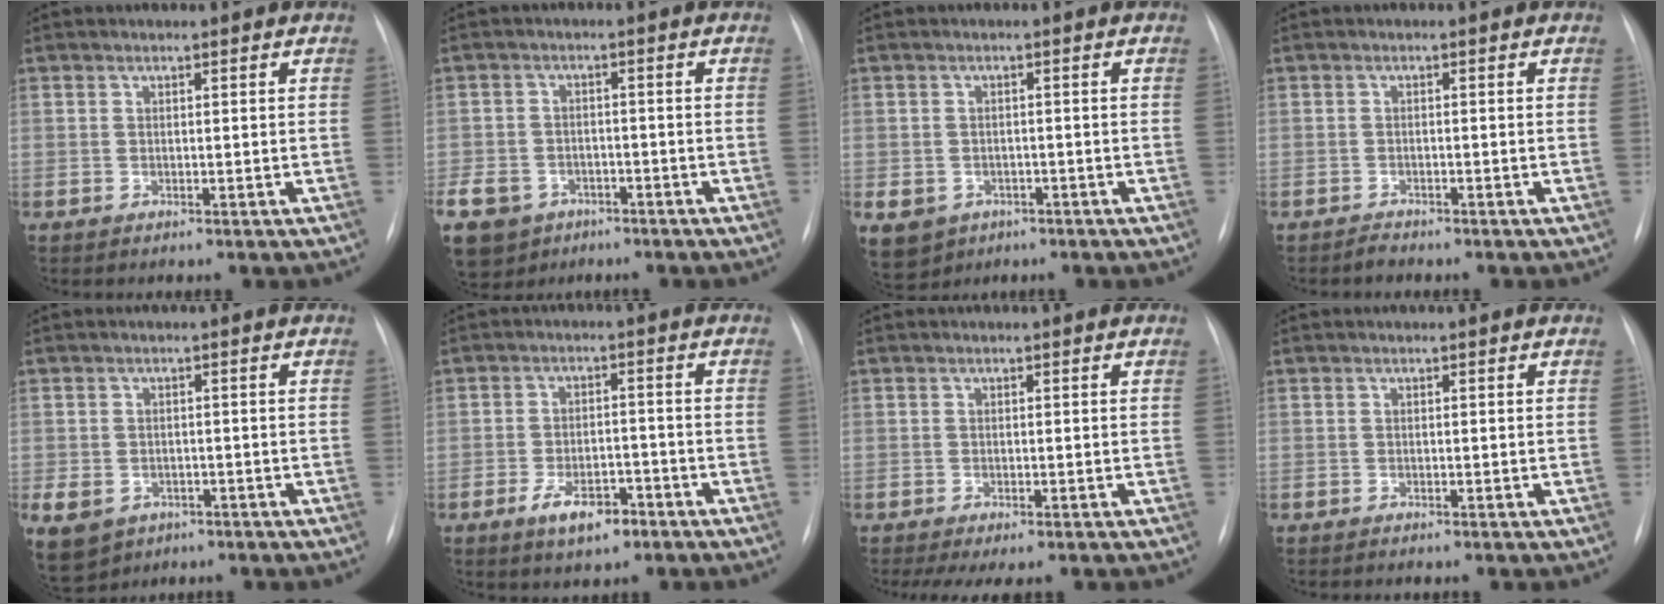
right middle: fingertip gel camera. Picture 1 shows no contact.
{"total": 13.4, "force": [-7.6, 10.0, 4.8], "torque": [-0.143, -0.005, -0.113]}
{"total": 7.1, "force": [-3.5, 5.8, 2.1], "torque": [-0.053, 0.001, -0.045]}
{"total": 1.0, "force": [-1.0, 0.1, -0.1], "torque": [0.002, -0.004, -0.017]}
{"total": 14.8, "force": [-6.6, 11.9, 5.9], "torque": [-0.186, -0.009, -0.083]}
{"total": 6.0, "force": [-3.5, 2.6, 4.1], "torque": [-0.071, 0.000, -0.055]}
{"total": 4.6, "force": [-3.3, 1.2, 3.0], "torque": [-0.040, -0.011, -0.048]}
{"total": 0.0}